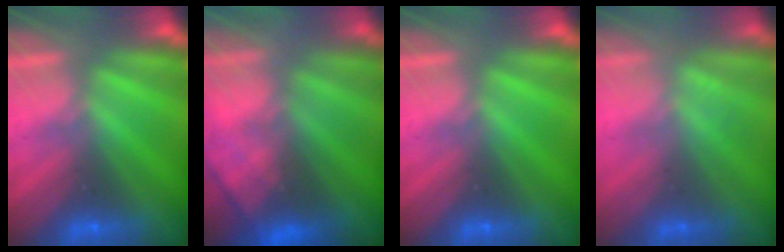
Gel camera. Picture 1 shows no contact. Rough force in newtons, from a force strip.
{"total": 8.7}
{"total": 0.0}
{"total": 2.6}